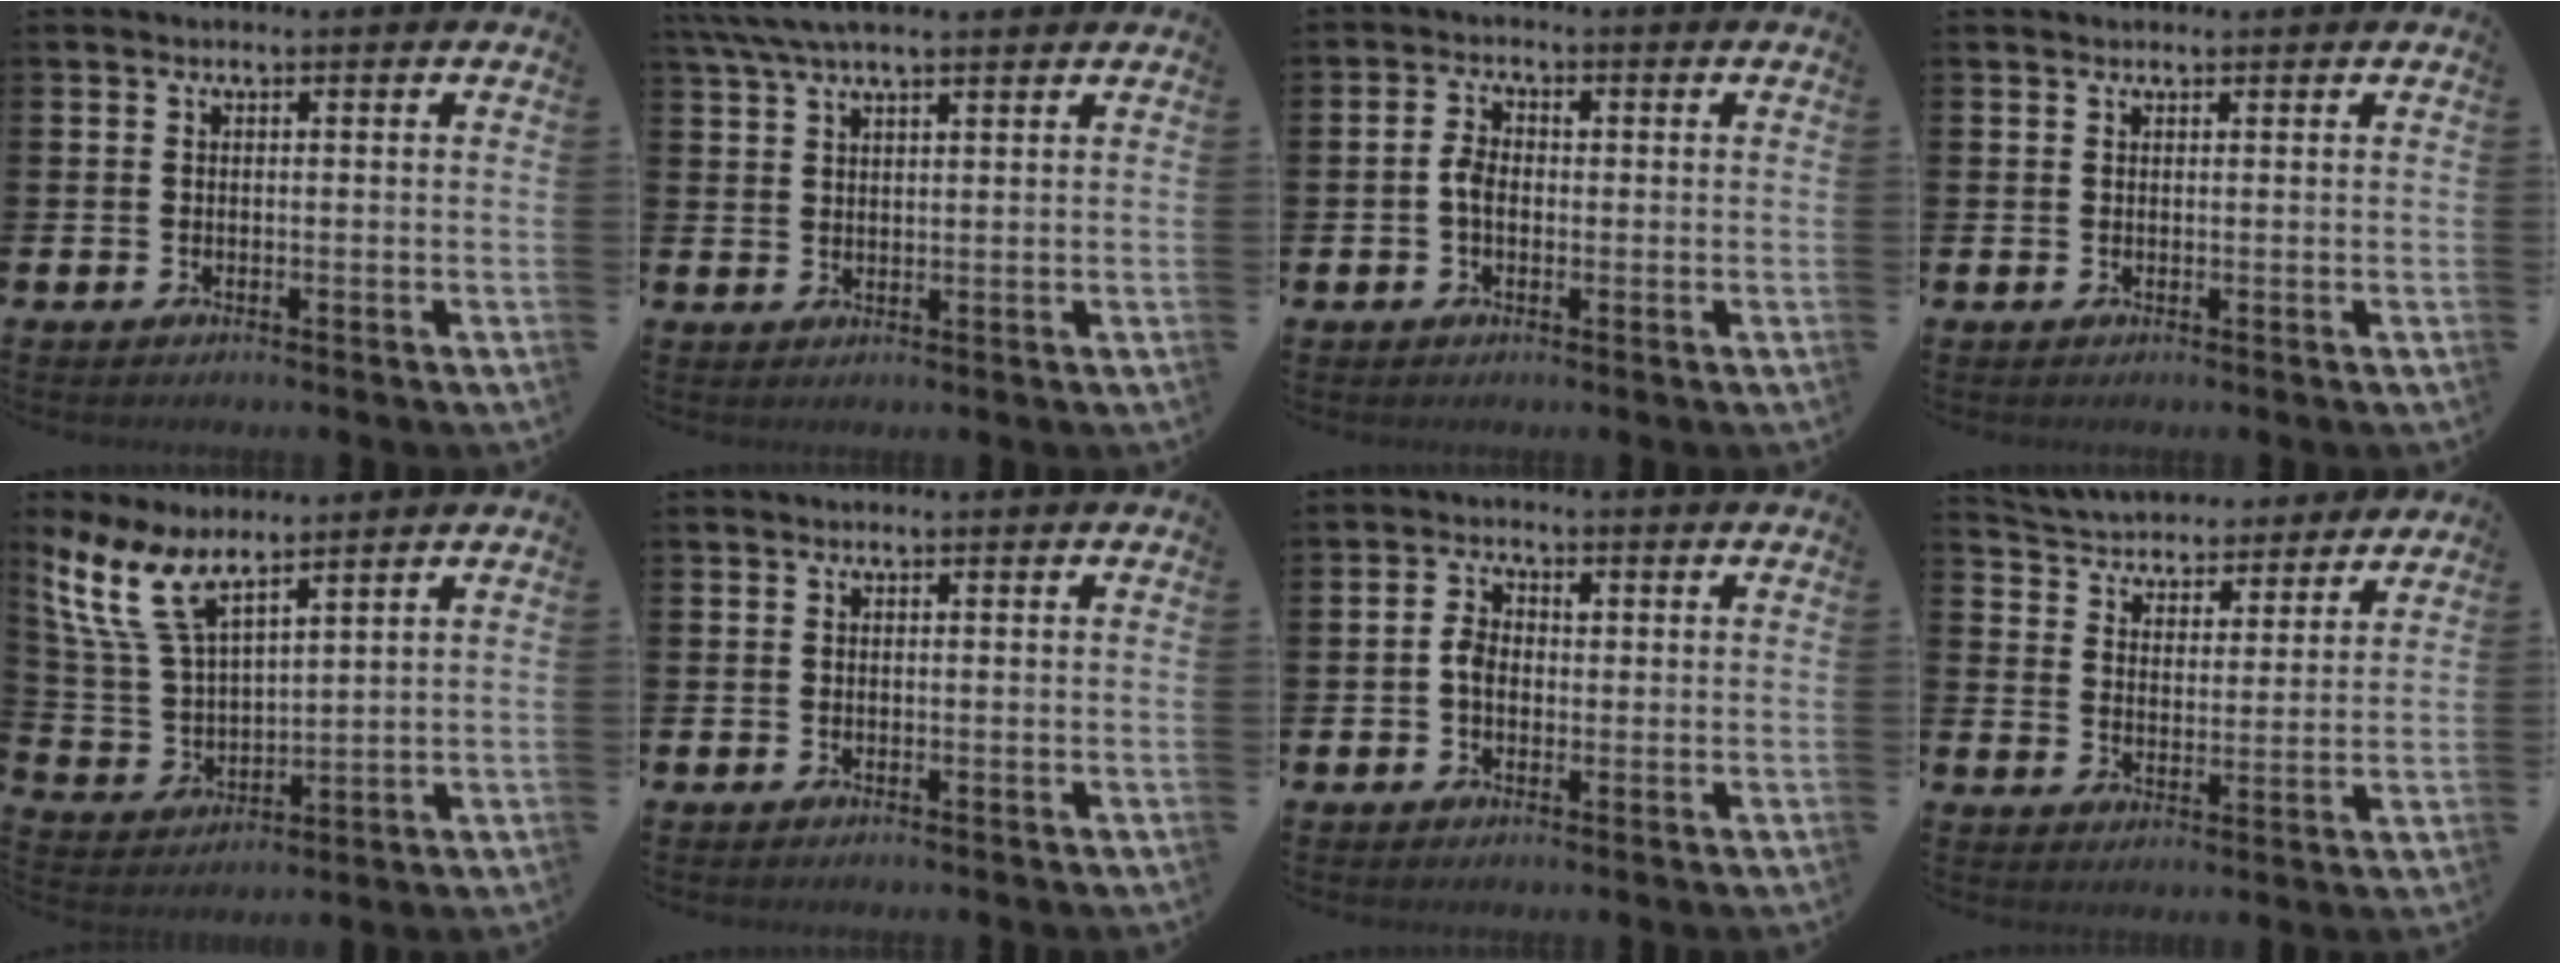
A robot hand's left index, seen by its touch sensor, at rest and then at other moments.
{"total": 5.2, "force": [4.4, 1.2, 2.4], "torque": [-0.056, -0.008, 0.081]}
{"total": 2.9, "force": [-0.1, 1.9, 2.2], "torque": [-0.039, 0.008, -0.004]}
{"total": 0.6, "force": [0.6, 0.2, 0.1], "torque": [0.009, -0.002, 0.009]}
{"total": 9.0, "force": [7.3, 2.6, 4.6], "torque": [-0.122, -0.024, 0.137]}
{"total": 0.0}
{"total": 2.8, "force": [0.0, 2.1, 1.9], "torque": [-0.028, 0.005, -0.004]}
{"total": 4.7, "force": [4.4, 1.5, 0.0], "torque": [-0.031, -0.038, 0.072]}